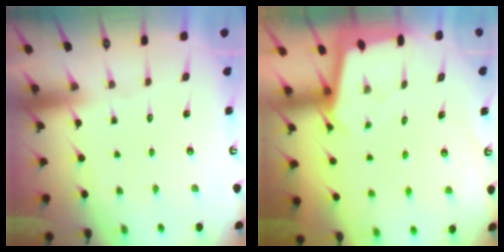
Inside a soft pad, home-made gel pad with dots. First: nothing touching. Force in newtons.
{"total": 1.8, "press": 1.8, "slide": 0.2}